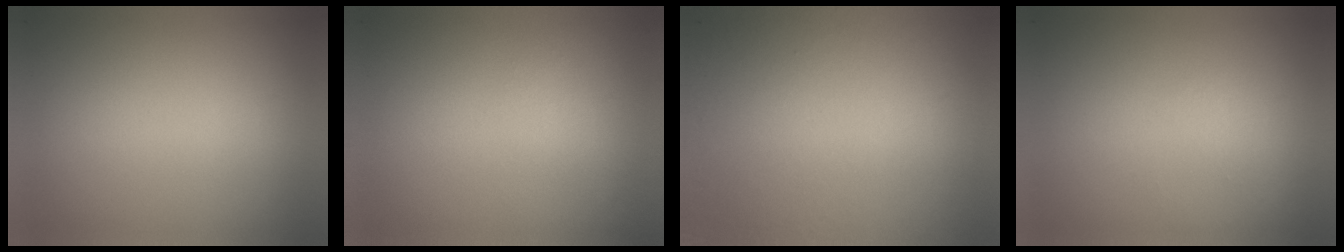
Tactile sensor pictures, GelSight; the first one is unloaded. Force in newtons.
{"total": 1.3}
{"total": 8.1}
{"total": 1.0}